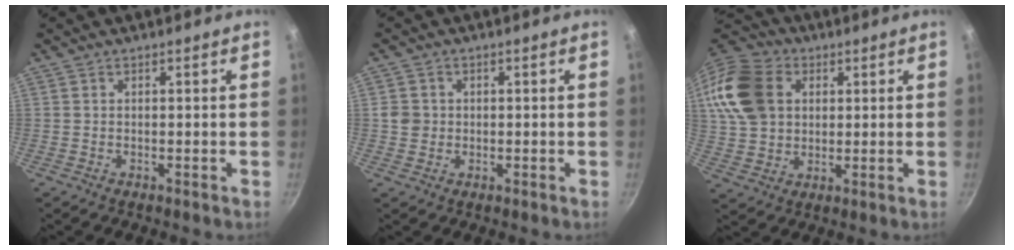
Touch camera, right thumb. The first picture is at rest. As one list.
[{"total": 3.1, "force": [0.0, 2.9, 1.0], "torque": [-0.008, 0.007, -0.002]}, {"total": 17.0, "force": [4.5, 13.1, 9.8], "torque": [-0.185, 0.012, 0.082]}]